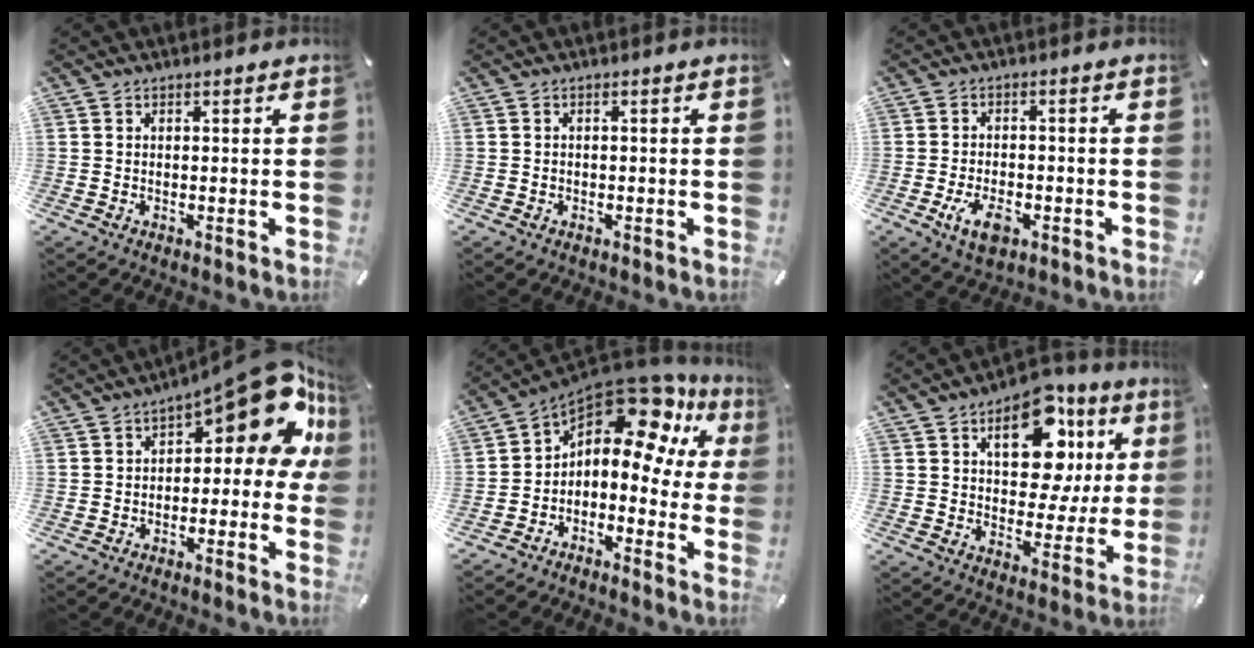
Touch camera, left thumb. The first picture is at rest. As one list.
[{"total": 0.7, "force": [-0.3, 0.6, 0.3], "torque": [-0.006, 0.003, -0.008]}, {"total": 6.5, "force": [-2.6, 3.8, 4.6], "torque": [-0.090, 0.005, -0.050]}, {"total": 13.7, "force": [6.2, 5.7, 10.8], "torque": [-0.145, -0.043, 0.101]}, {"total": 12.2, "force": [8.7, 4.9, 7.1], "torque": [-0.111, -0.084, 0.144]}, {"total": 16.8, "force": [7.1, 10.0, 11.5], "torque": [-0.156, -0.027, 0.118]}]